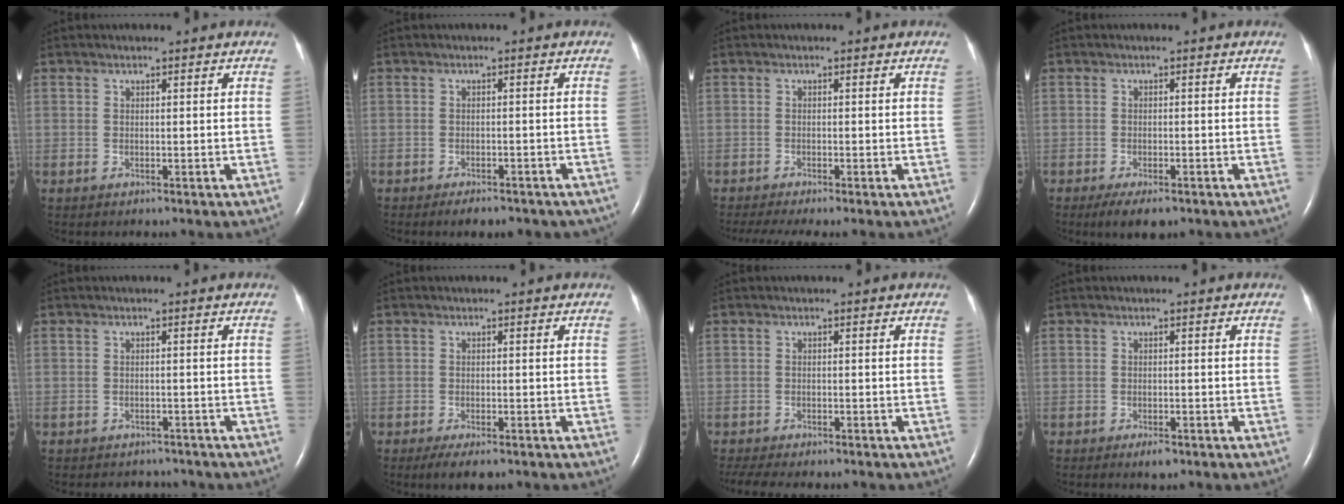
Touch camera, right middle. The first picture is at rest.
{"total": 6.0, "force": [-5.0, 2.2, 2.6], "torque": [-0.029, 0.000, -0.051]}
{"total": 4.4, "force": [-3.7, -0.2, 2.4], "torque": [-0.039, -0.009, -0.059]}
{"total": 3.8, "force": [-2.6, 1.2, 2.5], "torque": [-0.044, -0.006, -0.036]}
{"total": 3.8, "force": [-3.4, 1.7, 0.2], "torque": [-0.007, 0.004, -0.038]}
{"total": 3.0, "force": [-2.1, 0.8, 2.1], "torque": [-0.037, -0.006, -0.030]}
{"total": 5.8, "force": [-5.0, 1.1, 2.8], "torque": [-0.049, -0.005, -0.072]}
{"total": 1.5, "force": [-1.0, 0.4, 1.1], "torque": [-0.025, -0.002, -0.012]}